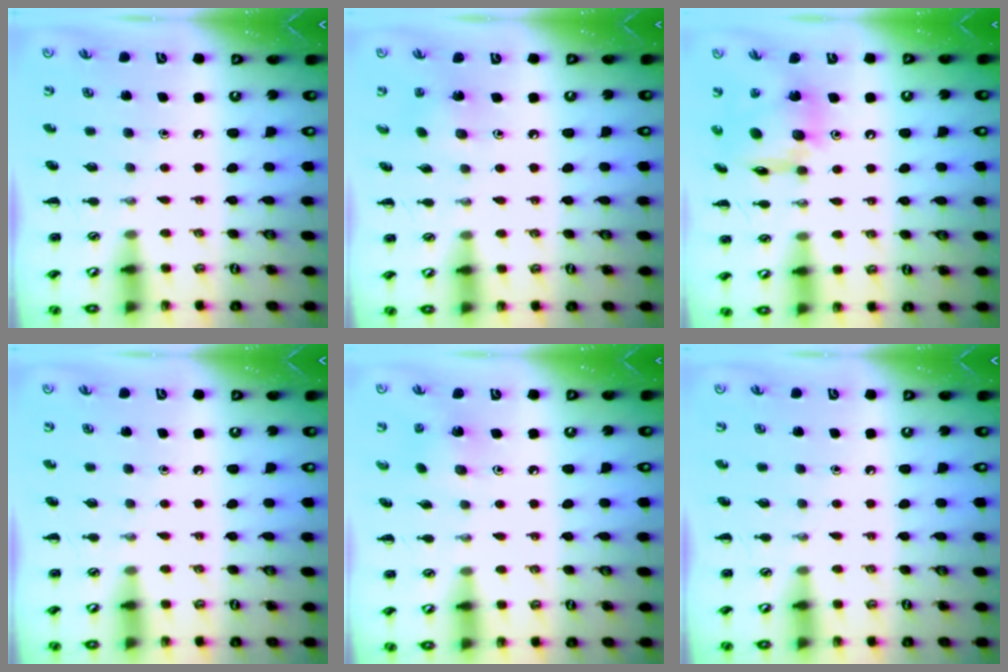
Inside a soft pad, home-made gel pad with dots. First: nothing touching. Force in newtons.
{"total": 1.6, "press": 1.5, "slide": 0.6}
{"total": 14.4, "press": 14.3, "slide": 1.7}
{"total": 0.0}
{"total": 2.7, "press": 2.6, "slide": 0.7}
{"total": 0.0}